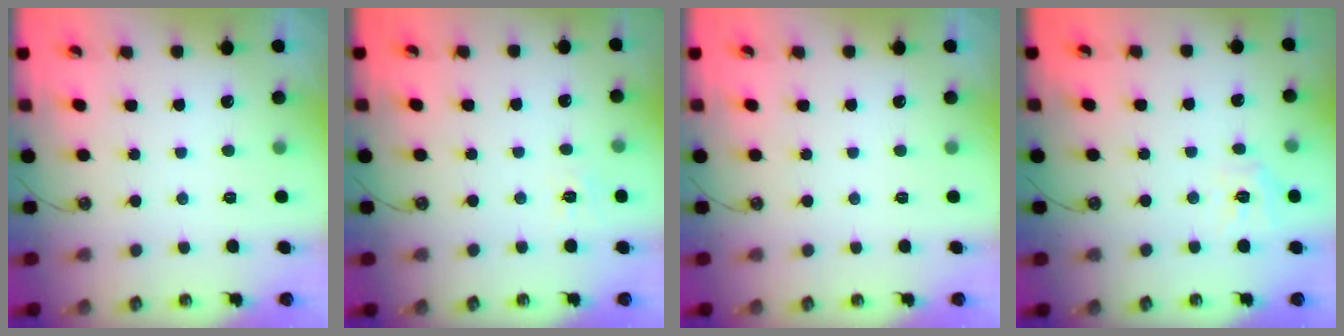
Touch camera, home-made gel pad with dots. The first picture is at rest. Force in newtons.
{"total": 5.0, "press": 4.9, "slide": 0.6}
{"total": 0.0}
{"total": 9.5, "press": 9.5, "slide": 1.1}